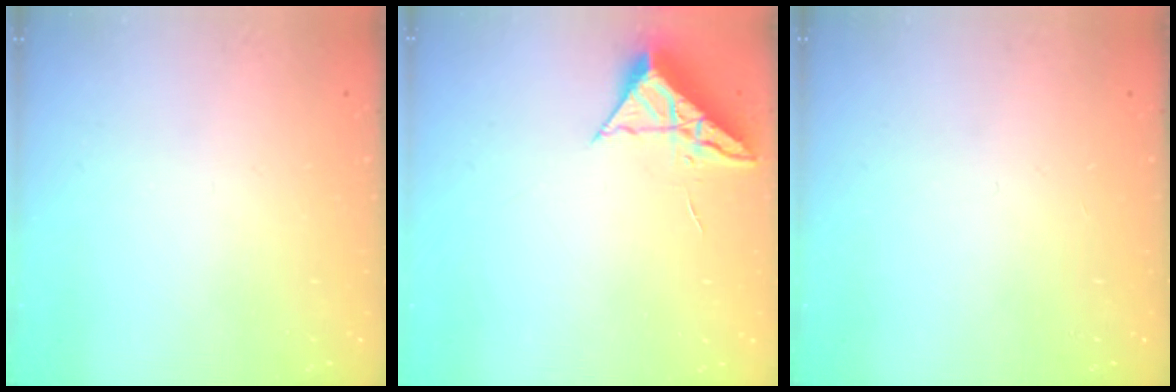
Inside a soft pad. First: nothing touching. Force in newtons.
{"total": 6.9, "press": 6.9, "slide": 0.3}
{"total": 0.0}